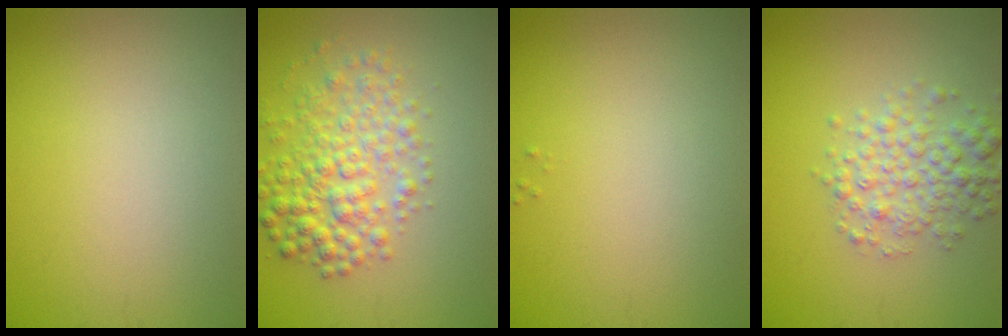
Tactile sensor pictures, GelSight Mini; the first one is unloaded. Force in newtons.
{"total": 5.1, "press": 5.1, "slide": 0.1}
{"total": 0.0}
{"total": 4.0, "press": 4.0, "slide": 0.1}